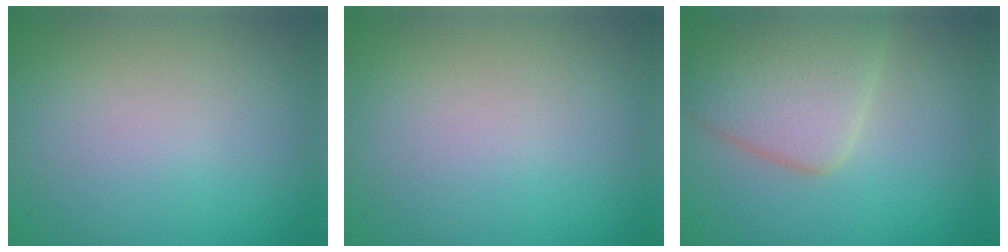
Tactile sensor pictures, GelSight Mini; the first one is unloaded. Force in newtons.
{"total": 0.0}
{"total": 5.2, "press": 5.1, "slide": 0.3}